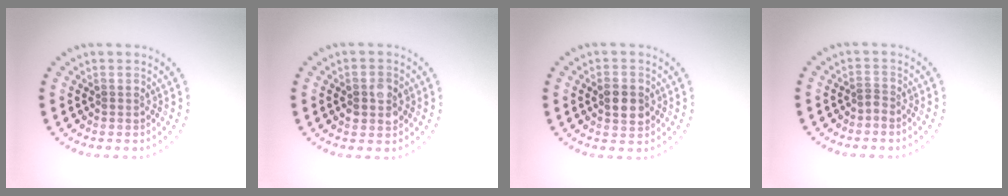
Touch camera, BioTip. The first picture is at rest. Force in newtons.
{"total": 2.7, "press": 2.7, "slide": 0.1}
{"total": 2.8, "press": 2.8, "slide": 0.1}
{"total": 0.6, "press": 0.3, "slide": 0.5}